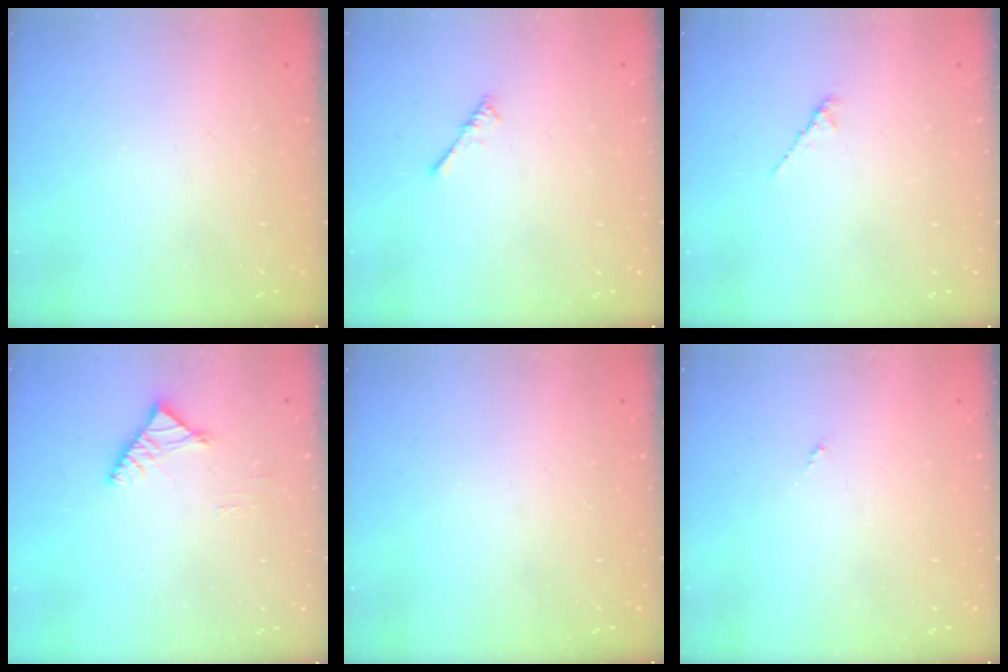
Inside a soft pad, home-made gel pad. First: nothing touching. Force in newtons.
{"total": 0.0}
{"total": 1.6, "press": 1.5, "slide": 0.5}
{"total": 3.4, "press": 3.3, "slide": 0.8}
{"total": 0.0}
{"total": 0.0}